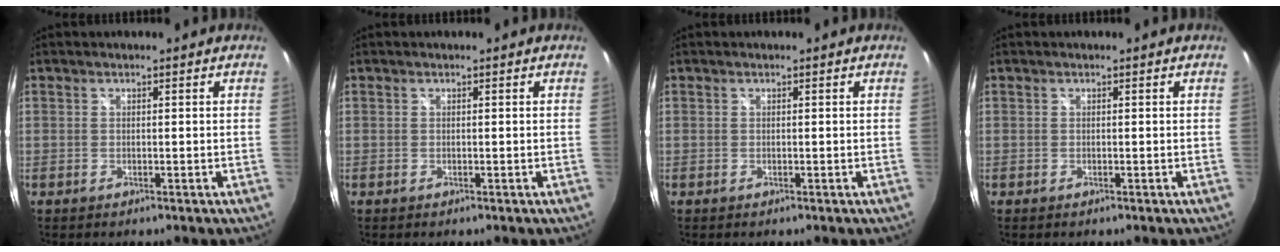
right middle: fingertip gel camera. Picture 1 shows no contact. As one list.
[{"total": 0.0}, {"total": 0.0}, {"total": 0.0}]